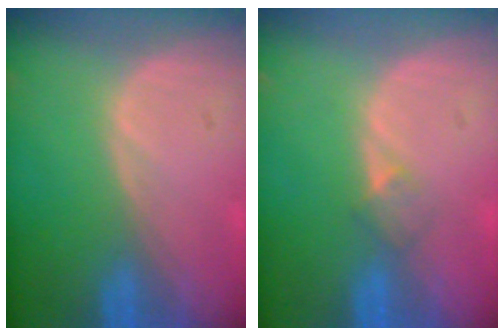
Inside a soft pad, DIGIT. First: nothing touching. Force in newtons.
{"total": 2.0, "press": 1.6, "slide": 1.1}